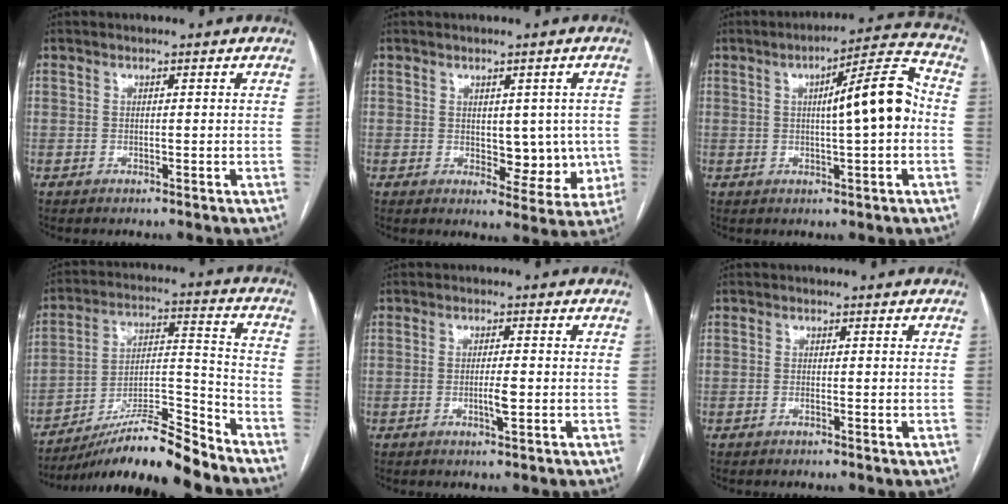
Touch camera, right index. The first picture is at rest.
{"total": 6.8, "force": [0.1, 3.9, 5.5], "torque": [-0.049, 0.002, 0.012]}
{"total": 10.7, "force": [0.2, 0.9, 10.6], "torque": [-0.154, 0.027, 0.002]}
{"total": 14.9, "force": [-13.1, 0.3, 7.1], "torque": [-0.116, 0.017, -0.224]}
{"total": 2.8, "force": [-0.6, 0.2, 2.8], "torque": [-0.050, -0.003, -0.010]}
{"total": 0.8, "force": [-0.3, 0.1, 0.7], "torque": [-0.012, 0.000, -0.005]}